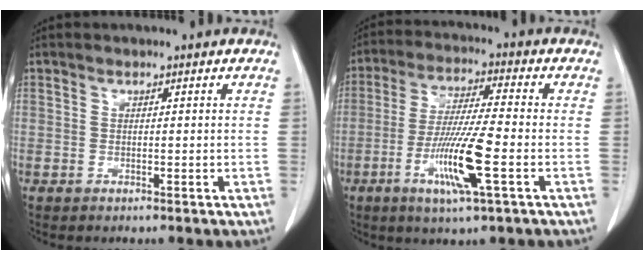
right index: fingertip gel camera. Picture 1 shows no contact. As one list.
[{"total": 11.4, "force": [-3.9, 0.1, 10.7], "torque": [-0.210, -0.017, -0.074]}]